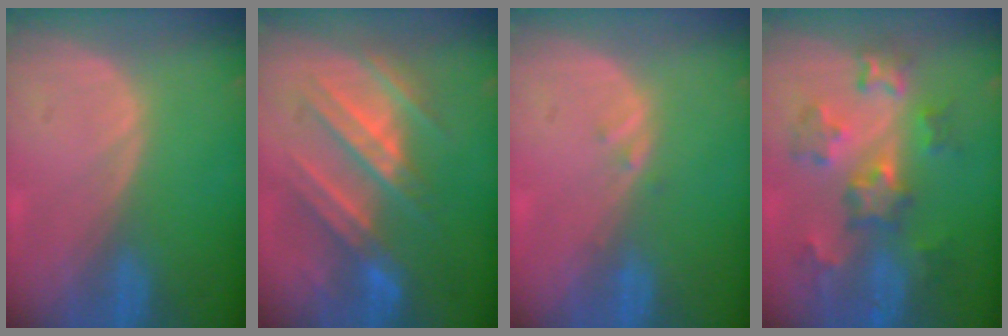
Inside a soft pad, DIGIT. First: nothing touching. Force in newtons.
{"total": 8.9, "press": 8.9, "slide": 0.6}
{"total": 1.0, "press": 0.9, "slide": 0.5}
{"total": 7.9, "press": 7.7, "slide": 1.6}